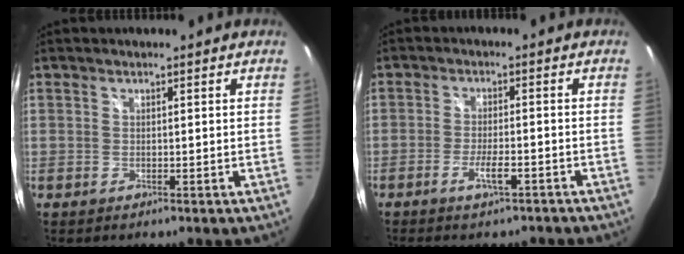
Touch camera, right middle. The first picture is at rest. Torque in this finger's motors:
{"motor_torque": [1.06, -1.08, 0.21, 0.05]}